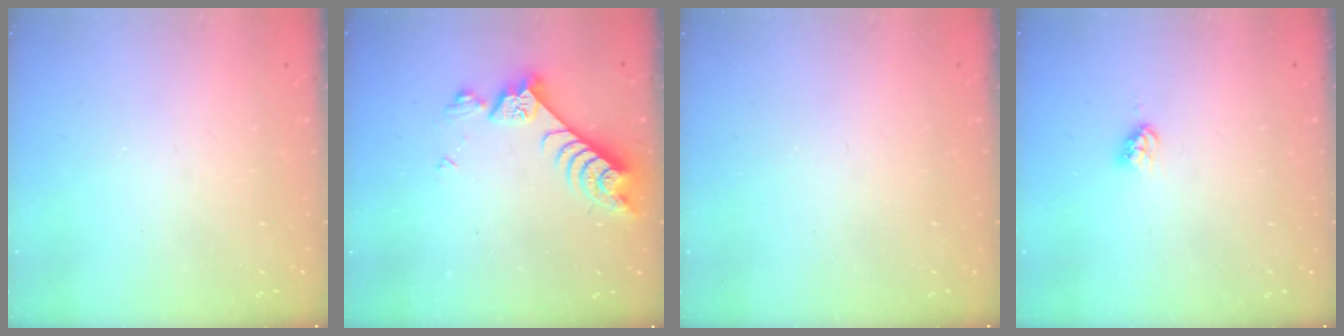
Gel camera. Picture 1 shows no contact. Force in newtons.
{"total": 7.5, "press": 7.4, "slide": 0.9}
{"total": 0.0}
{"total": 3.1, "press": 3.1, "slide": 0.5}